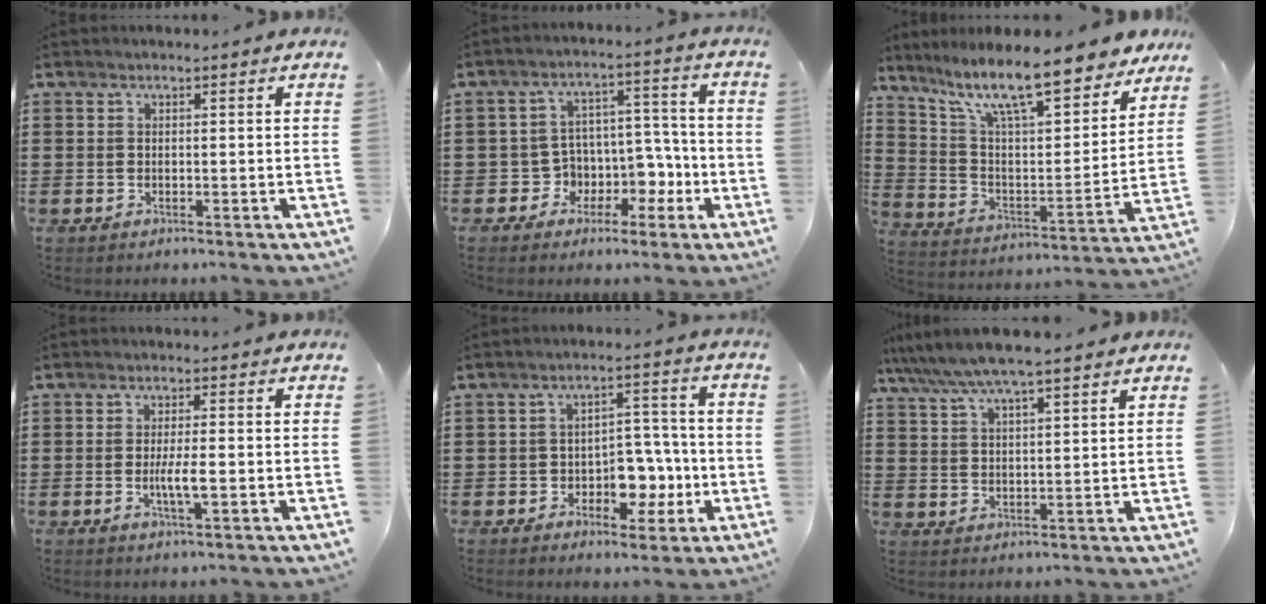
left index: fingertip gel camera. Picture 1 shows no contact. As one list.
[{"total": 6.6, "force": [-1.5, 6.2, 1.9], "torque": [-0.054, 0.004, -0.018]}, {"total": 13.0, "force": [10.6, 1.8, 7.3], "torque": [-0.164, -0.065, 0.180]}, {"total": 4.0, "force": [-0.6, 0.6, 3.9], "torque": [-0.074, -0.004, -0.013]}, {"total": 6.5, "force": [-2.0, 4.7, 4.0], "torque": [-0.059, 0.011, -0.038]}, {"total": 6.5, "force": [5.5, 0.7, 3.4], "torque": [-0.082, -0.019, 0.097]}]